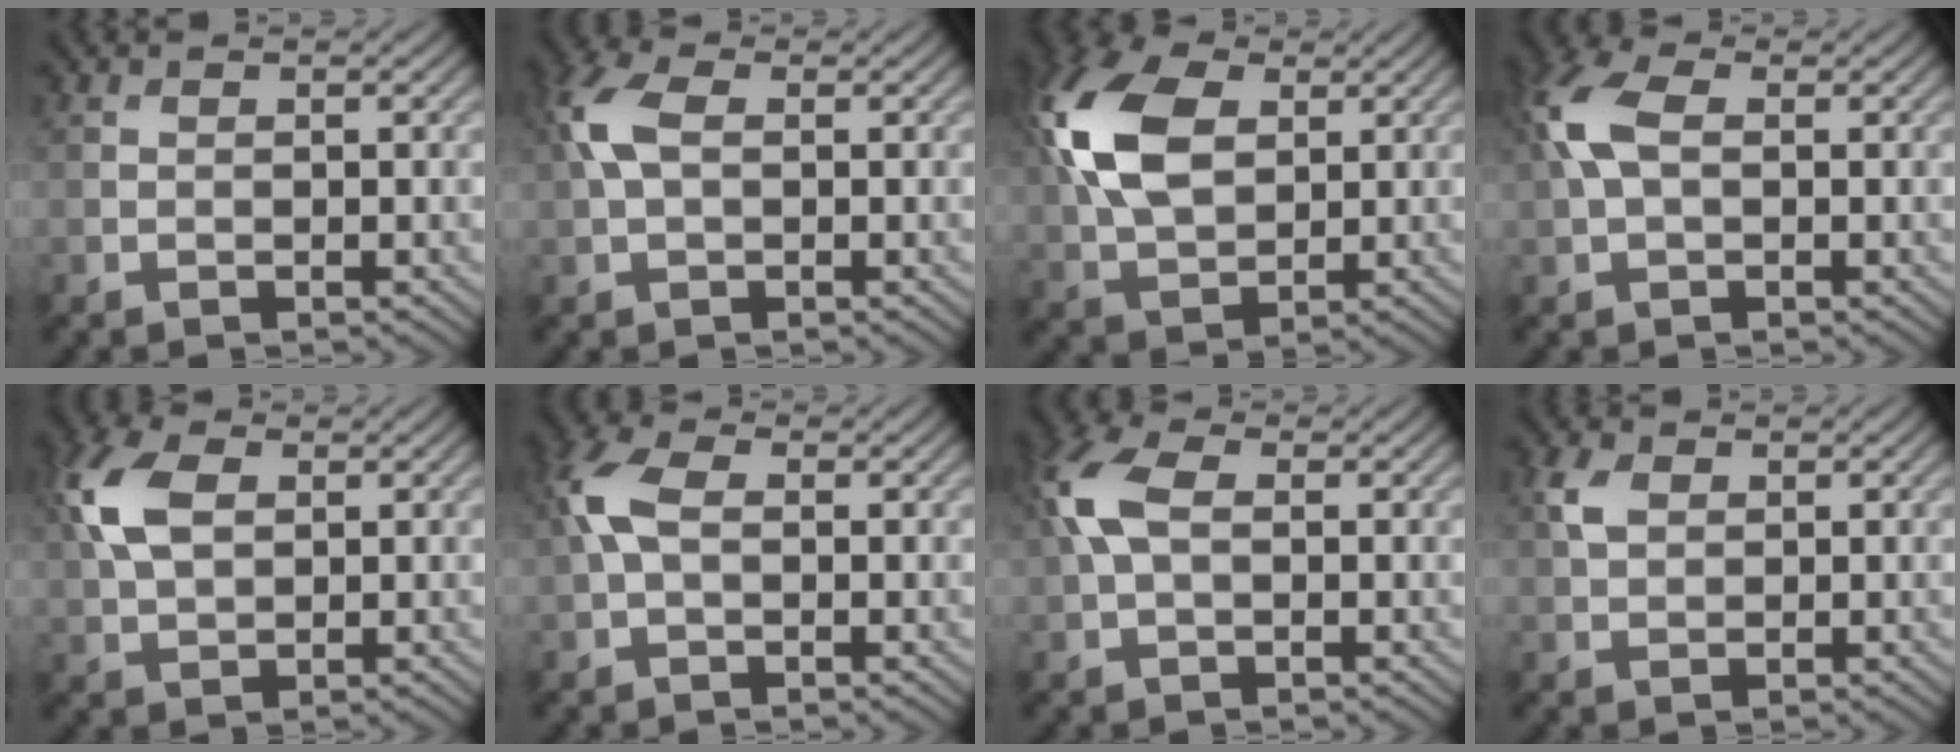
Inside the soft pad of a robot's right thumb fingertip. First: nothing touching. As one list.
[{"total": 4.9, "force": [0.9, 2.8, 3.9], "torque": [-0.105, 0.016, 0.011]}, {"total": 12.5, "force": [3.2, 7.7, 9.3], "torque": [-0.245, 0.025, 0.054]}, {"total": 6.0, "force": [1.1, 3.4, 4.8], "torque": [-0.126, 0.018, 0.011]}, {"total": 7.2, "force": [2.1, 4.3, 5.4], "torque": [-0.142, 0.015, 0.035]}, {"total": 4.9, "force": [0.6, 2.8, 4.0], "torque": [-0.104, 0.016, 0.004]}, {"total": 6.1, "force": [1.0, 3.5, 4.9], "torque": [-0.130, 0.019, 0.010]}, {"total": 2.8, "force": [1.0, 1.9, 1.8], "torque": [-0.045, 0.005, 0.019]}]